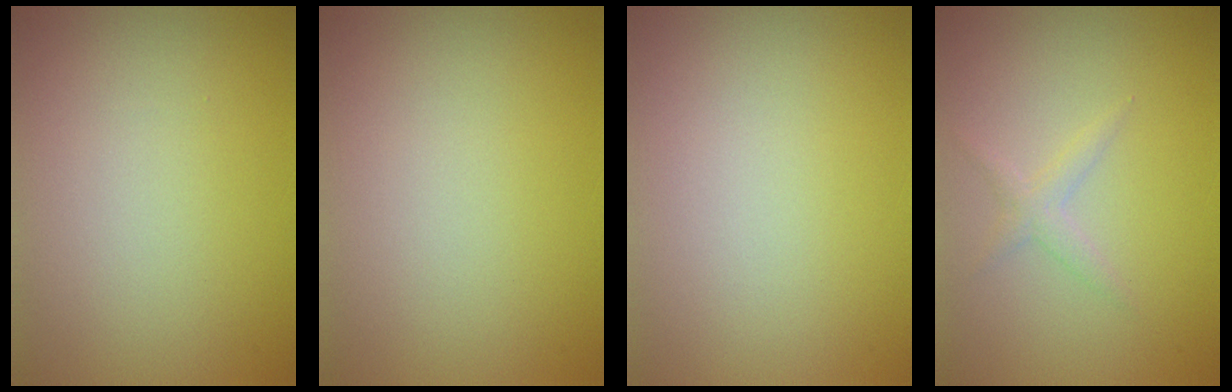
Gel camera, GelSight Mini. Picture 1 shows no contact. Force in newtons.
{"total": 0.0}
{"total": 0.0}
{"total": 1.3, "press": 1.3, "slide": 0.1}